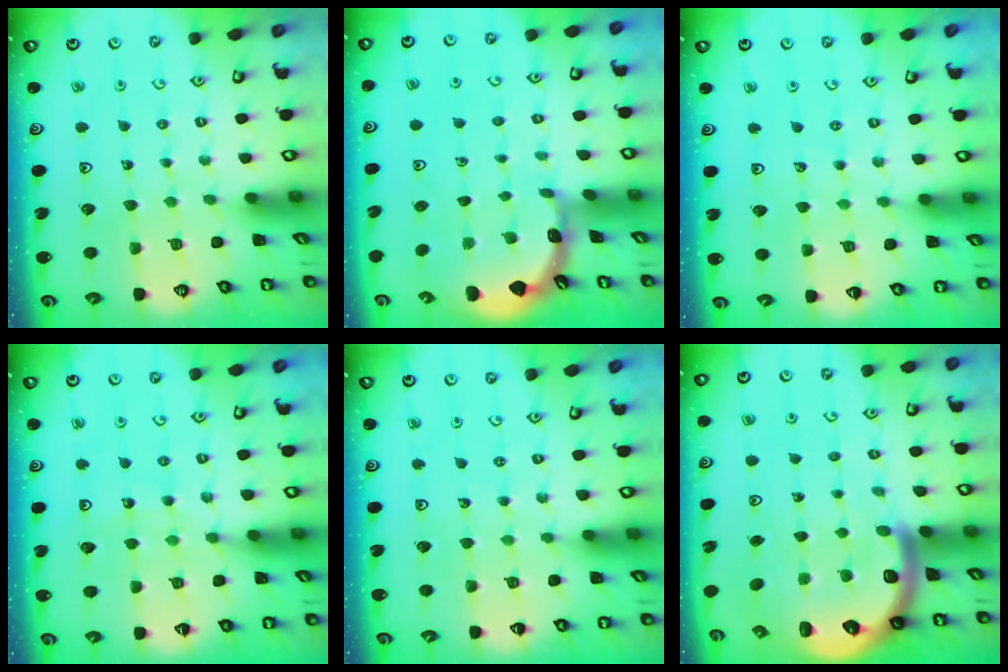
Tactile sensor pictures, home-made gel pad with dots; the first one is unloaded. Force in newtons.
{"total": 1.8, "press": 1.8, "slide": 0.2}
{"total": 3.9, "press": 3.5, "slide": 1.8}
{"total": 10.9, "press": 10.4, "slide": 3.4}
{"total": 3.1, "press": 2.8, "slide": 1.4}
{"total": 7.9, "press": 7.6, "slide": 2.1}